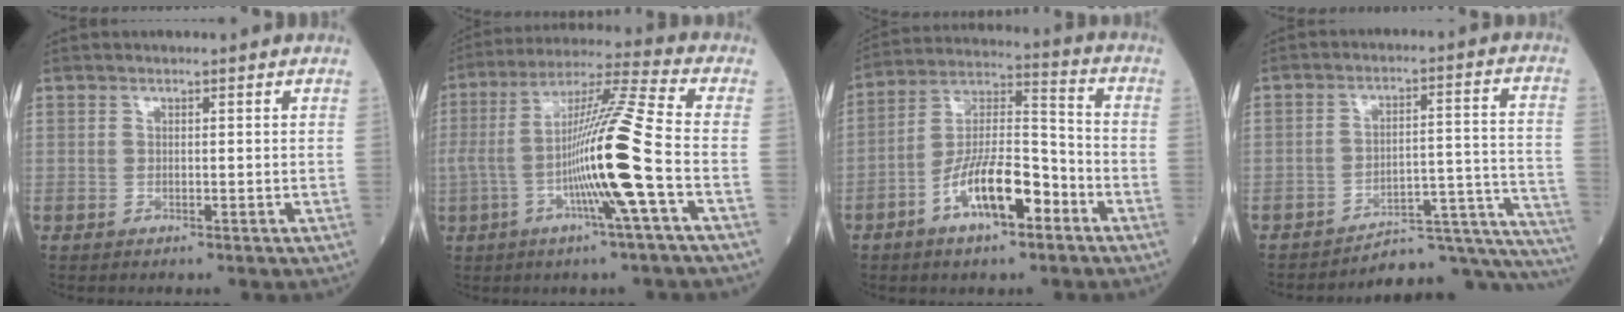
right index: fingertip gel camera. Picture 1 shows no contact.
{"total": 15.7, "force": [-3.7, -1.7, 15.1], "torque": [-0.284, 0.007, -0.075]}
{"total": 12.4, "force": [-6.0, 3.8, 10.1], "torque": [-0.197, 0.013, -0.106]}
{"total": 15.5, "force": [-14.9, 2.2, 3.3], "torque": [0.008, 0.068, -0.193]}